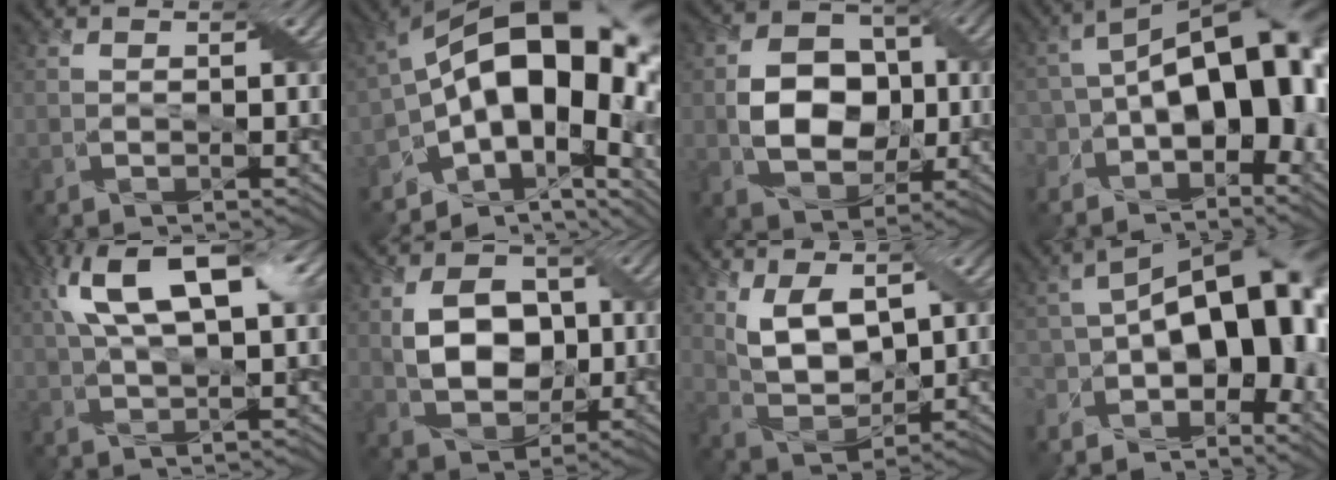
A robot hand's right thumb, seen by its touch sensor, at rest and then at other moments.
{"total": 17.5, "force": [-1.8, 10.2, 14.0], "torque": [-0.225, -0.007, -0.030]}
{"total": 8.8, "force": [-0.3, 6.6, 5.8], "torque": [-0.120, 0.004, -0.011]}
{"total": 16.3, "force": [-3.0, 8.4, 13.7], "torque": [-0.183, -0.004, -0.049]}
{"total": 13.3, "force": [5.6, 4.6, 11.2], "torque": [-0.212, 0.019, 0.089]}
{"total": 8.1, "force": [0.4, 5.8, 5.6], "torque": [-0.115, 0.007, 0.005]}
{"total": 7.3, "force": [2.5, 3.9, 5.6], "torque": [-0.118, -0.004, 0.048]}
{"total": 16.1, "force": [-4.8, 7.3, 13.5], "torque": [-0.201, -0.003, -0.080]}